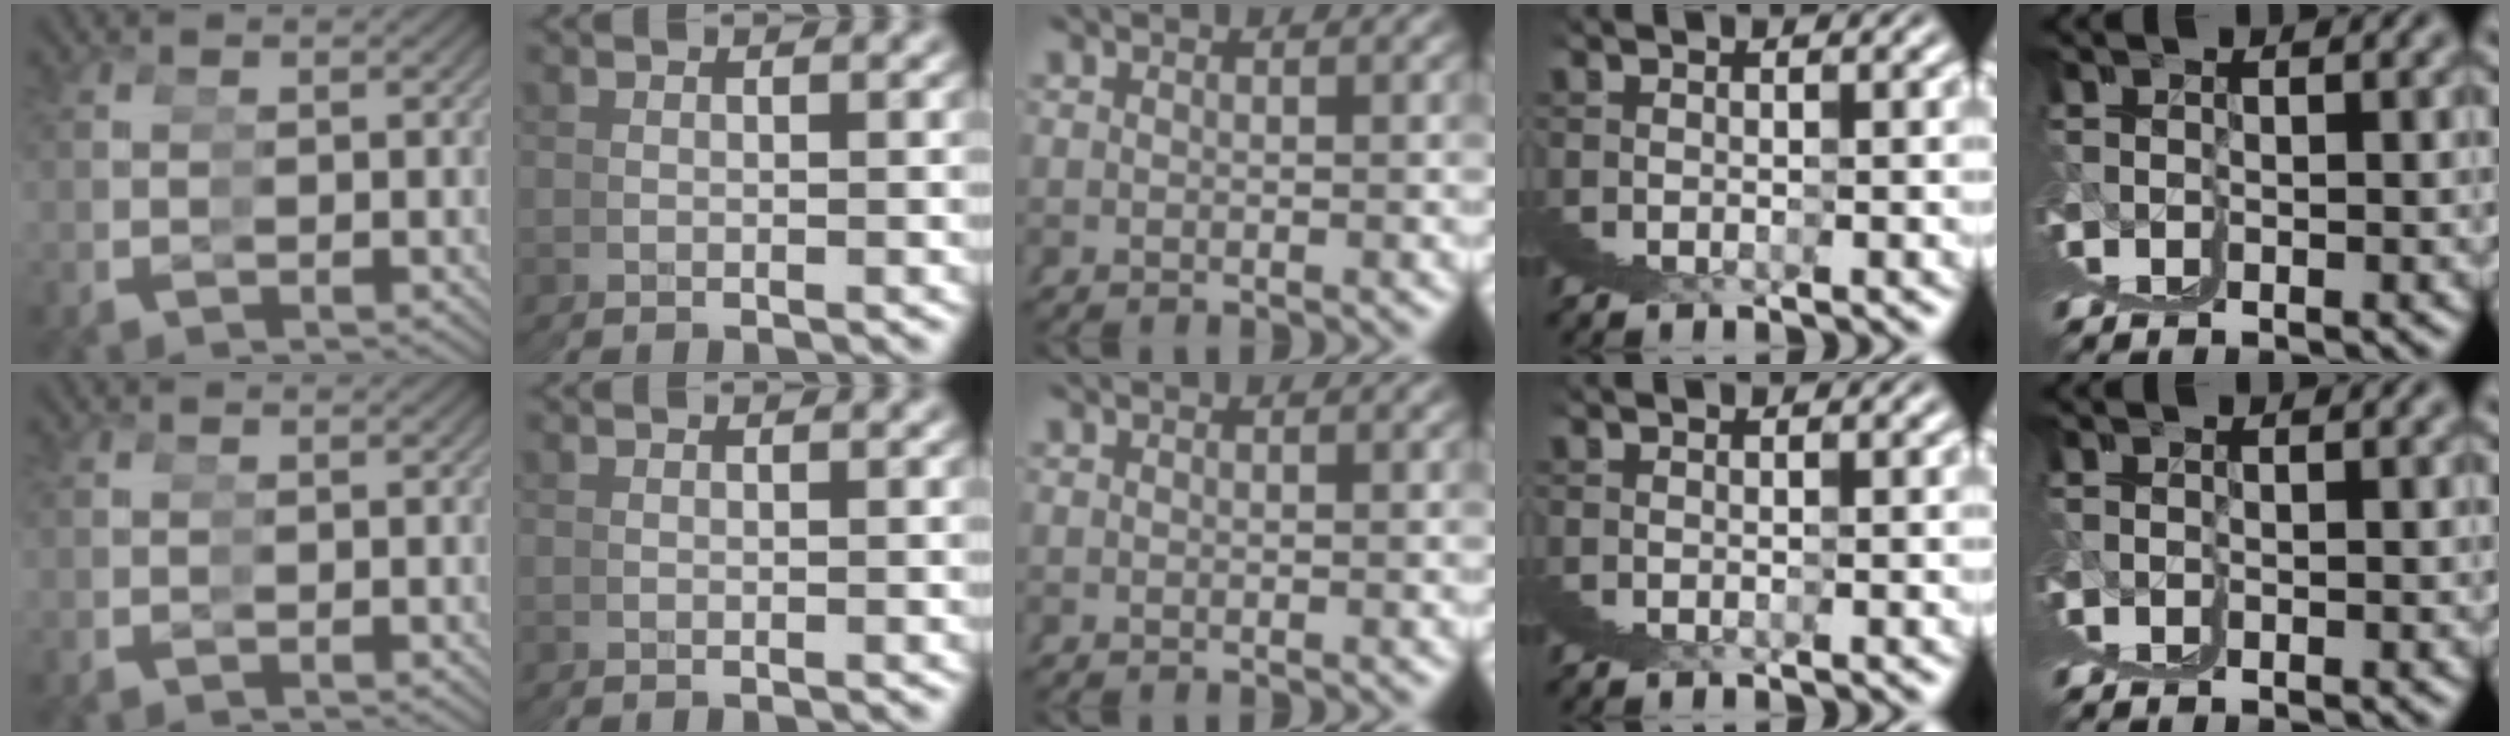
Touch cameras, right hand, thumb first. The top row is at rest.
{}